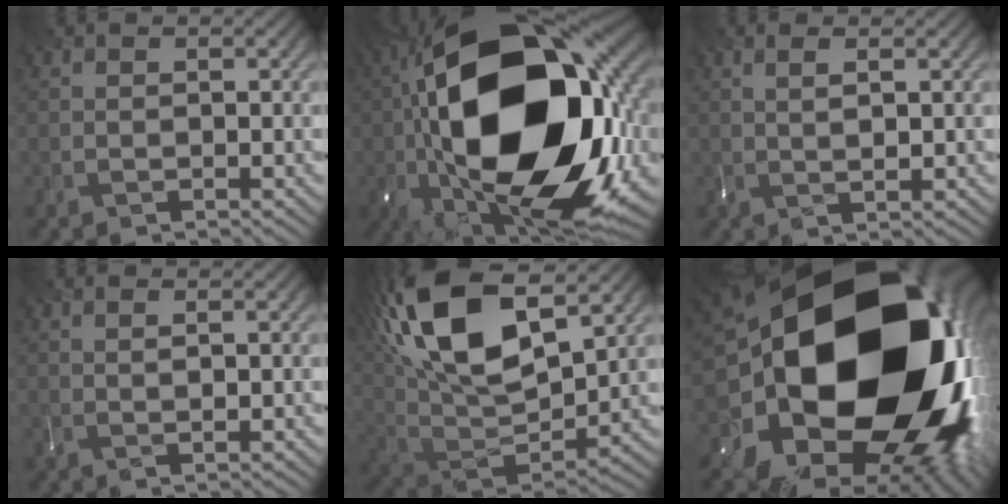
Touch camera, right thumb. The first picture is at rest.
{"total": 23.8, "force": [-0.7, 13.0, 19.9], "torque": [-0.430, -0.046, 0.000]}
{"total": 2.2, "force": [0.9, 0.2, 2.0], "torque": [-0.046, 0.004, 0.015]}
{"total": 1.2, "force": [0.6, 0.1, 1.1], "torque": [-0.025, 0.004, 0.009]}
{"total": 19.2, "force": [8.7, 9.0, 14.5], "torque": [-0.315, 0.041, 0.140]}
{"total": 23.9, "force": [0.1, 16.7, 17.1], "torque": [-0.320, -0.077, -0.007]}